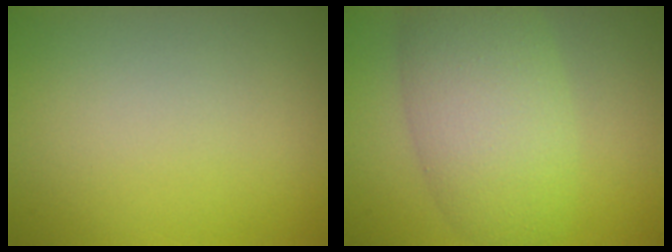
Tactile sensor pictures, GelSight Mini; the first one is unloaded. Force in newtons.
{"total": 7.6, "press": 7.6, "slide": 0.2}